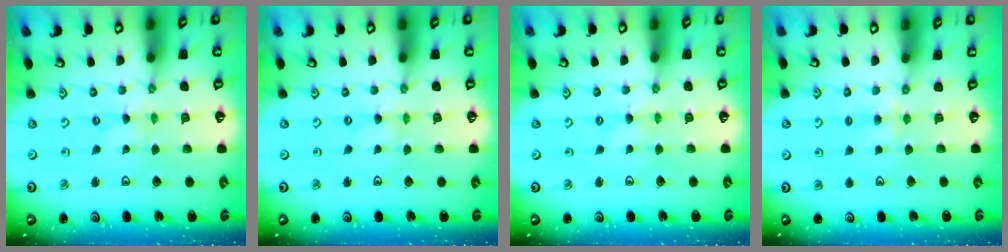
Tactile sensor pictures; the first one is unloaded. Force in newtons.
{"total": 0.6, "press": 0.5, "slide": 0.1}
{"total": 2.0, "press": 2.0, "slide": 0.2}
{"total": 4.0, "press": 4.0, "slide": 0.7}